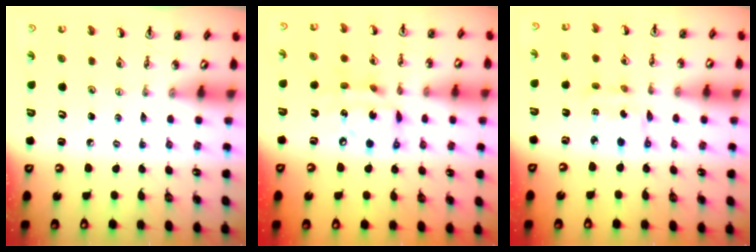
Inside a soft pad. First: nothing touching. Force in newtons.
{"total": 12.6, "press": 12.5, "slide": 1.0}
{"total": 3.2, "press": 3.2, "slide": 0.3}